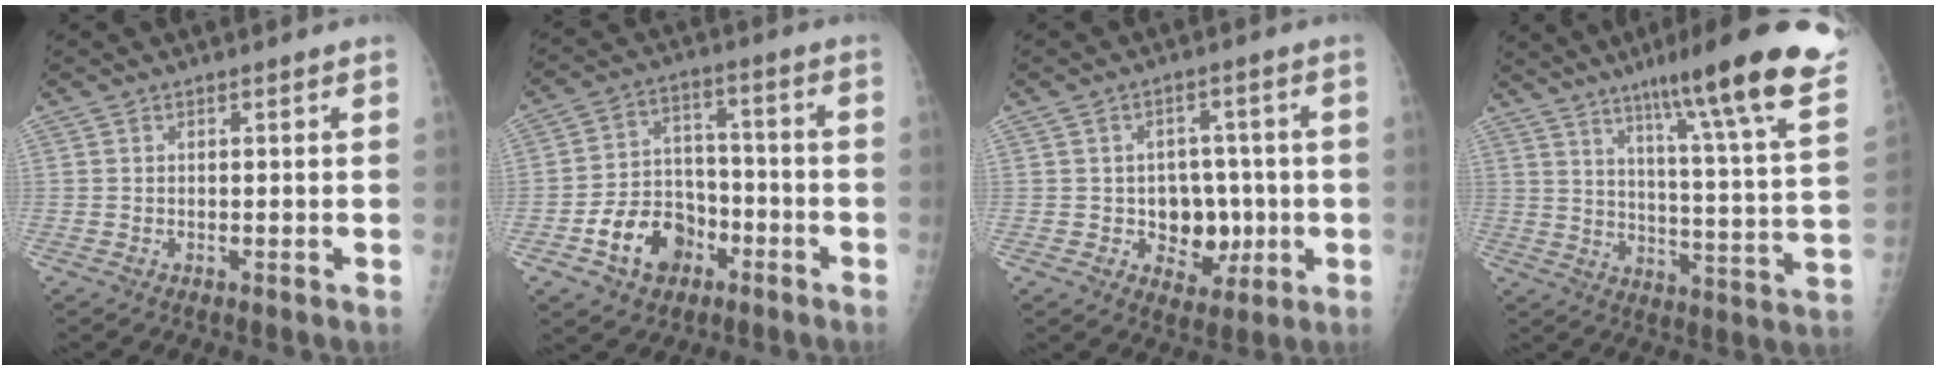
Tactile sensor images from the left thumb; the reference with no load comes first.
{"total": 12.1, "force": [-5.7, 9.0, 5.8], "torque": [-0.064, 0.047, -0.093]}
{"total": 9.0, "force": [-1.5, 7.1, 5.2], "torque": [-0.025, 0.015, -0.012]}
{"total": 24.3, "force": [15.9, 1.9, 18.3], "torque": [-0.250, -0.060, 0.219]}